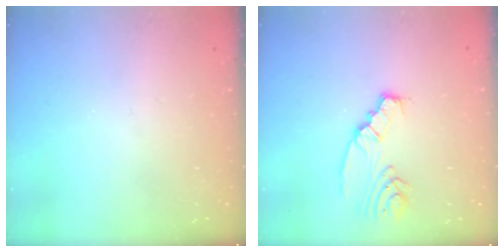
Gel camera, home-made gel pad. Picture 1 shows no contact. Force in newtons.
{"total": 5.6, "press": 5.6, "slide": 0.4}